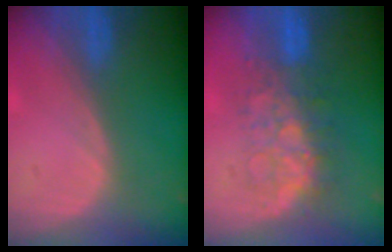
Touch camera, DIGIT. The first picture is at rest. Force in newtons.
{"total": 7.9, "press": 7.4, "slide": 2.7}